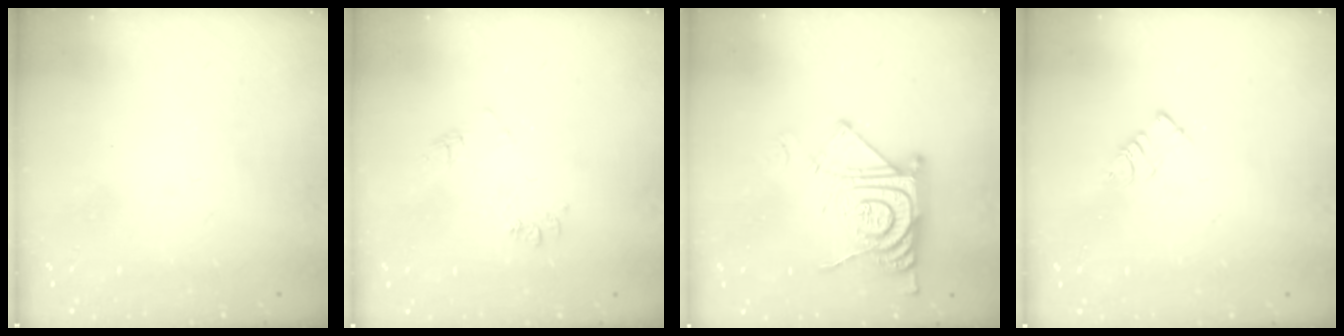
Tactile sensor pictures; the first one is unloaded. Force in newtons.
{"total": 7.2, "press": 7.1, "slide": 0.7}
{"total": 14.0, "press": 14.0, "slide": 1.1}
{"total": 3.3, "press": 3.3, "slide": 0.2}